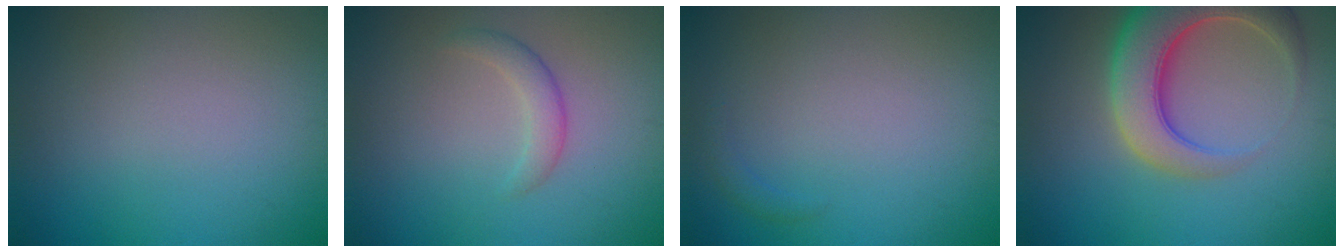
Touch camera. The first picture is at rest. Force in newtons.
{"total": 1.6, "press": 1.6, "slide": 0.1}
{"total": 0.7, "press": 0.7, "slide": 0.1}
{"total": 7.7, "press": 7.7, "slide": 0.7}